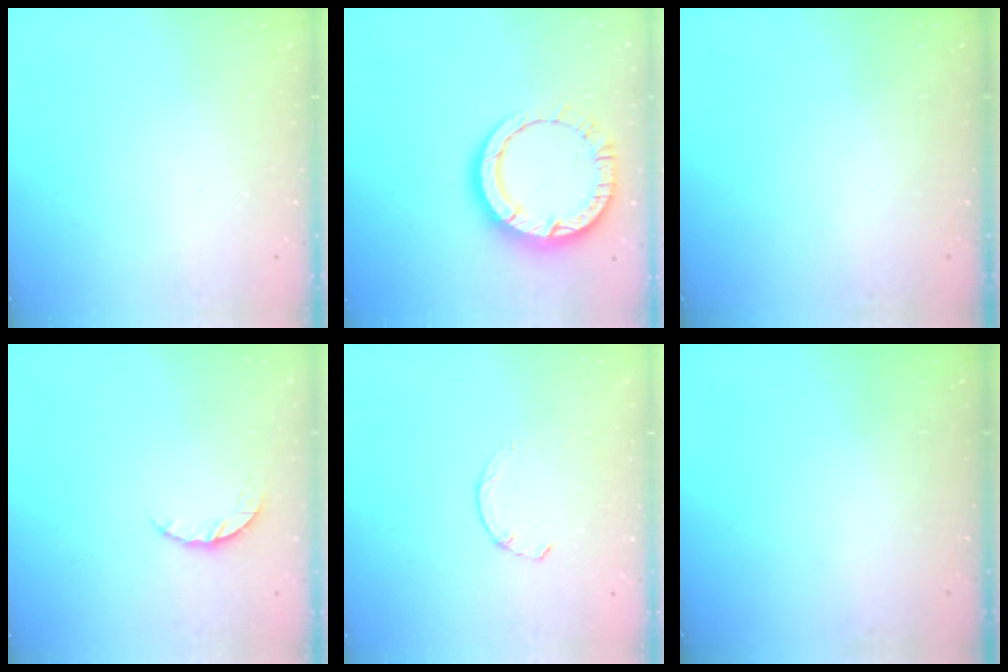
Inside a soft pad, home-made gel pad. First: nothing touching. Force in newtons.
{"total": 13.6, "press": 13.5, "slide": 1.1}
{"total": 0.0}
{"total": 3.6, "press": 3.5, "slide": 0.4}
{"total": 1.7, "press": 1.6, "slide": 0.4}
{"total": 0.0}